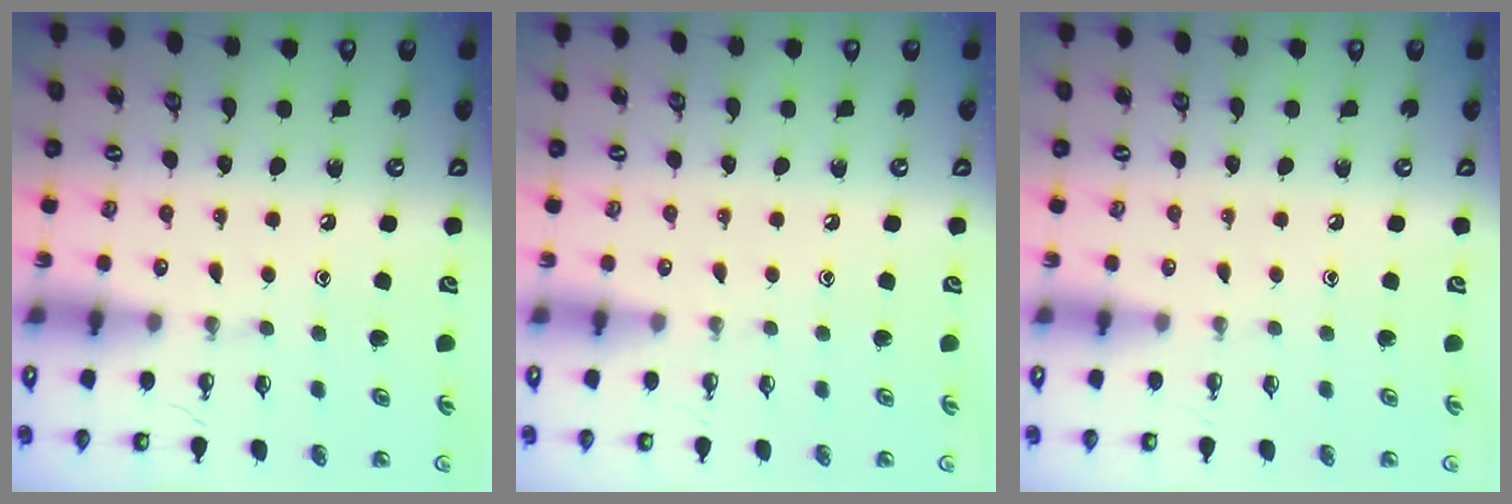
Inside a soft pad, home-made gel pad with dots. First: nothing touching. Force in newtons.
{"total": 0.0}
{"total": 0.0}